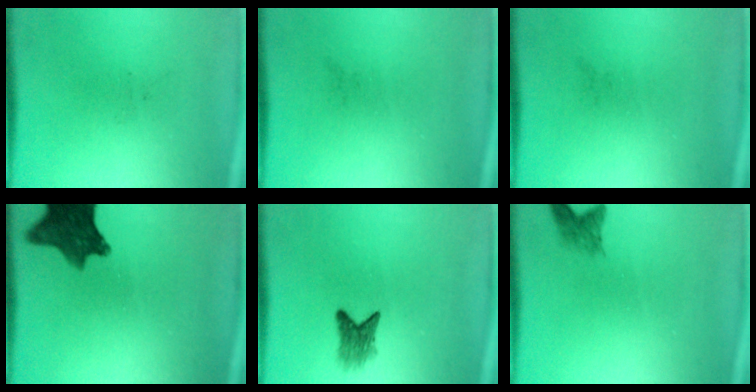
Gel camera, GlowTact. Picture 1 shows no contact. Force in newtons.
{"total": 0.0}
{"total": 0.0}
{"total": 9.9}
{"total": 2.9}
{"total": 2.0}